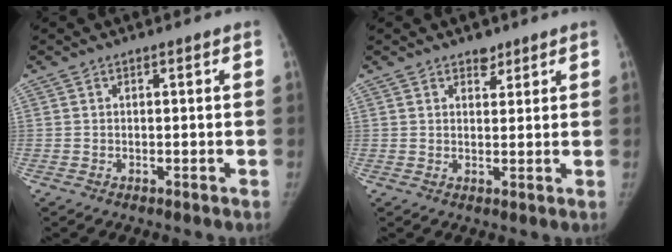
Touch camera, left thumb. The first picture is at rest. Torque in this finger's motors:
{"motor_torque": [0.40, -0.35, 0.51, -0.42, 0.02]}